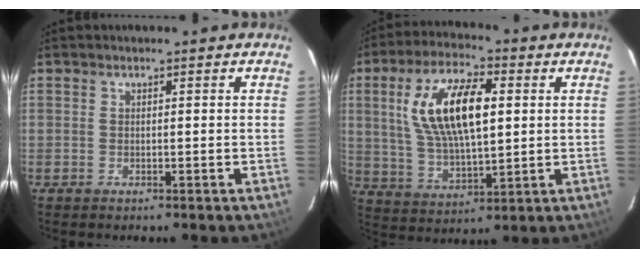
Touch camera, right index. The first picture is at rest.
{"total": 15.7, "force": [3.5, 6.2, 14.0], "torque": [-0.268, 0.012, 0.071]}